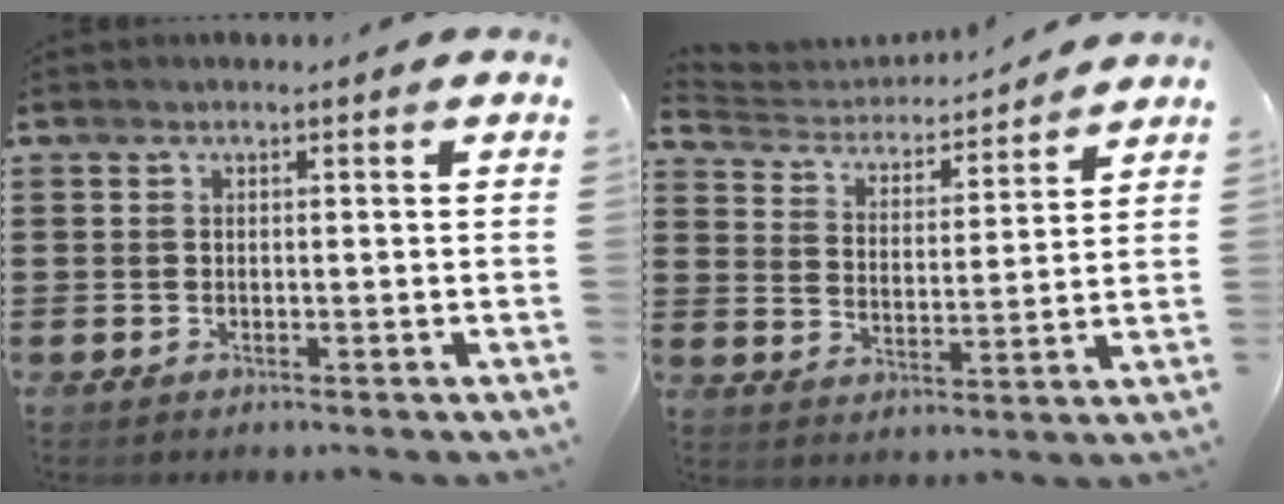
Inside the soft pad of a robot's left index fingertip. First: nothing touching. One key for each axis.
{"total": 3.4, "fx": 3.4, "fy": 0.6, "fz": 0.1, "tx": -0.026, "ty": -0.028, "tz": 0.050}